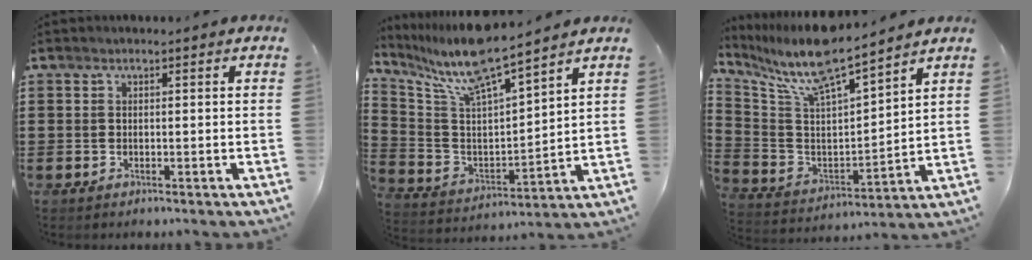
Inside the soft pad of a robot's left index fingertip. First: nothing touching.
{"total": 9.3, "force": [8.0, 0.9, 4.7], "torque": [-0.129, -0.053, 0.134]}
{"total": 10.0, "force": [8.6, 1.4, 5.0], "torque": [-0.136, -0.053, 0.144]}